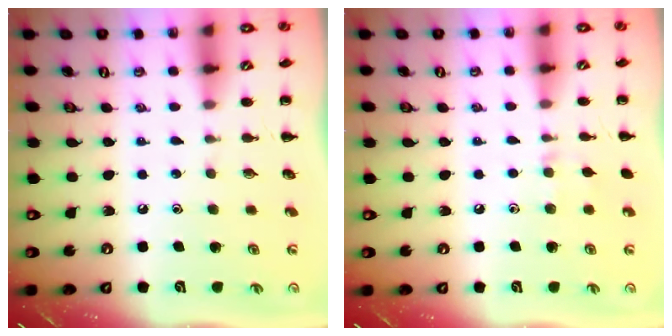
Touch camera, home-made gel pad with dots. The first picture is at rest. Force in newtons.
{"total": 5.6, "press": 5.3, "slide": 1.9}